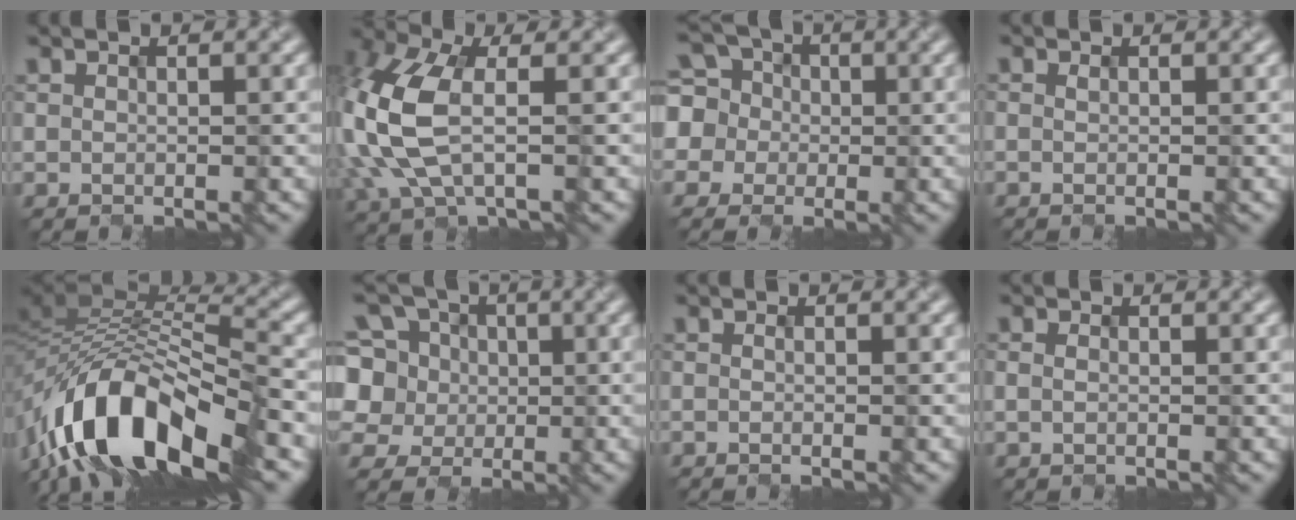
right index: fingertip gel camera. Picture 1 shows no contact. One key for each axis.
{"total": 7.5, "fx": -1.0, "fy": 3.9, "fz": 6.3, "tx": -0.207, "ty": -0.007, "tz": 0.001}
{"total": 6.0, "fx": 0.8, "fy": 5.8, "fz": 1.6, "tx": -0.053, "ty": 0.032, "tz": 0.008}
{"total": 1.2, "fx": -0.9, "fy": -0.6, "fz": -0.6, "tx": 0.000, "ty": -0.006, "tz": 0.000}
{"total": 14.6, "fx": -9.9, "fy": 5.4, "fz": 9.4, "tx": -0.196, "ty": 0.000, "tz": -0.159}
{"total": 7.6, "fx": 0.9, "fy": 7.0, "fz": 2.8, "tx": -0.095, "ty": 0.016, "tz": 0.022}
{"total": 1.4, "fx": -1.1, "fy": -0.6, "fz": -0.5, "tx": -0.004, "ty": -0.006, "tz": -0.007}
{"total": 1.4, "fx": -1.0, "fy": -0.7, "fz": -0.7, "tx": -0.003, "ty": -0.010, "tz": 0.003}